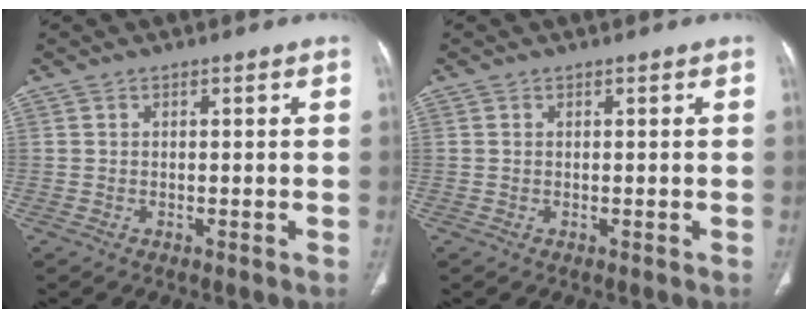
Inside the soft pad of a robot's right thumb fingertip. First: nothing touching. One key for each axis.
{"total": 0.0}